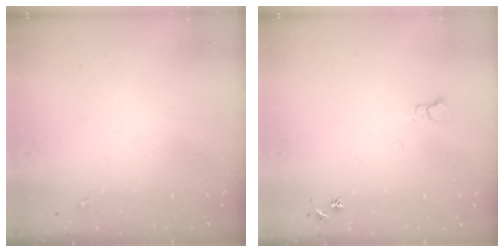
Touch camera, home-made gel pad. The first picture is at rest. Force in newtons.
{"total": 5.4, "press": 5.3, "slide": 0.7}